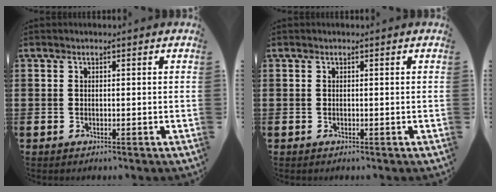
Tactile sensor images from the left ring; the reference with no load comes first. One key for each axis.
{"total": 0.0}